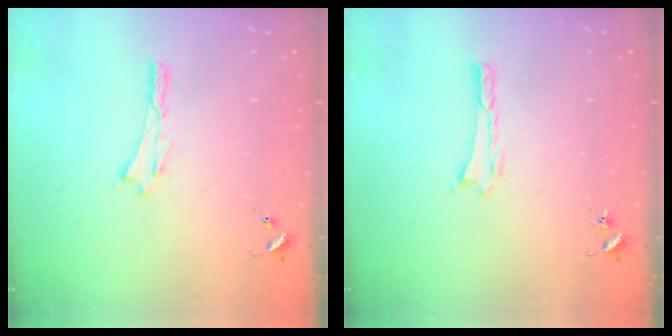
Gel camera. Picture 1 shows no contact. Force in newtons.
{"total": 0.0}